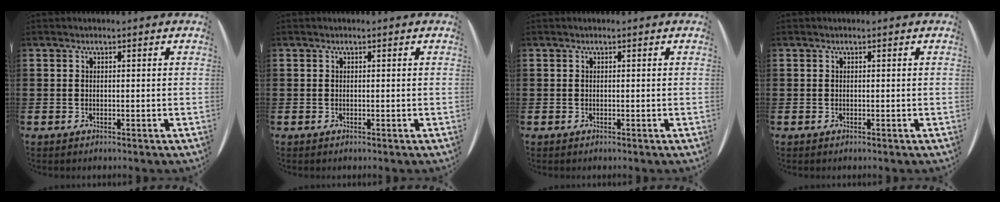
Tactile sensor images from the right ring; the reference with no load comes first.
{"total": 0.0}
{"total": 0.0}
{"total": 0.0}